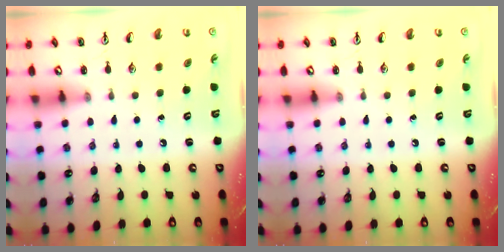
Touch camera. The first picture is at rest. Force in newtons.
{"total": 0.0}